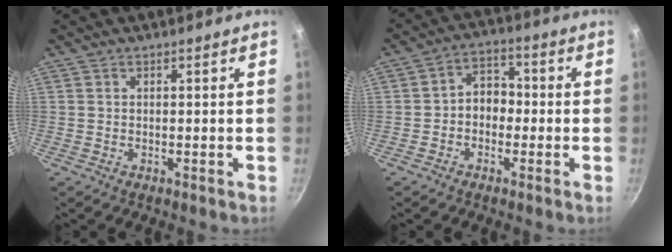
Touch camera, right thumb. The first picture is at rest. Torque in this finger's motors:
{"motor_torque": [-0.36, 0.55, 0.29, 0.31, 0.06]}